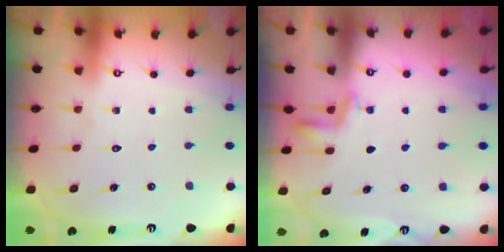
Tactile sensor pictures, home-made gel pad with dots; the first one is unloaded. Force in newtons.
{"total": 3.2, "press": 3.2, "slide": 0.6}